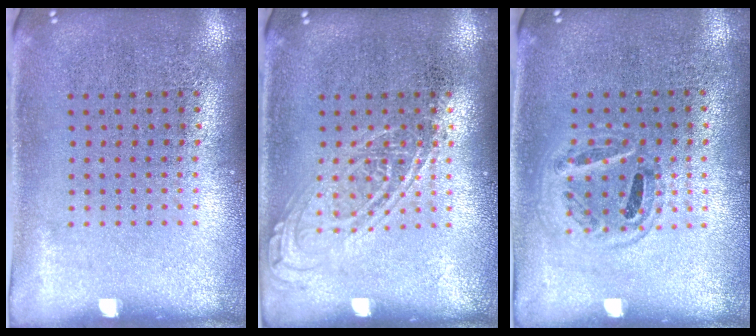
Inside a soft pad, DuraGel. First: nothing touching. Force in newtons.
{"total": 2.0, "press": 2.0, "slide": 0.2}
{"total": 0.9, "press": 0.9, "slide": 0.2}